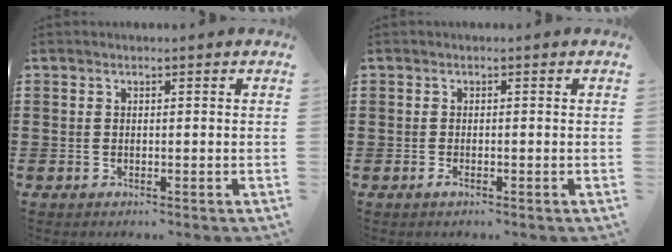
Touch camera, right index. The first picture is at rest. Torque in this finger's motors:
{"motor_torque": [-0.96, 1.13, -1.05, -0.21]}